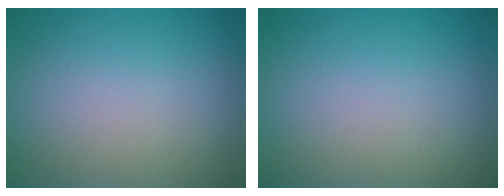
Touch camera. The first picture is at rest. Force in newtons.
{"total": 0.0}